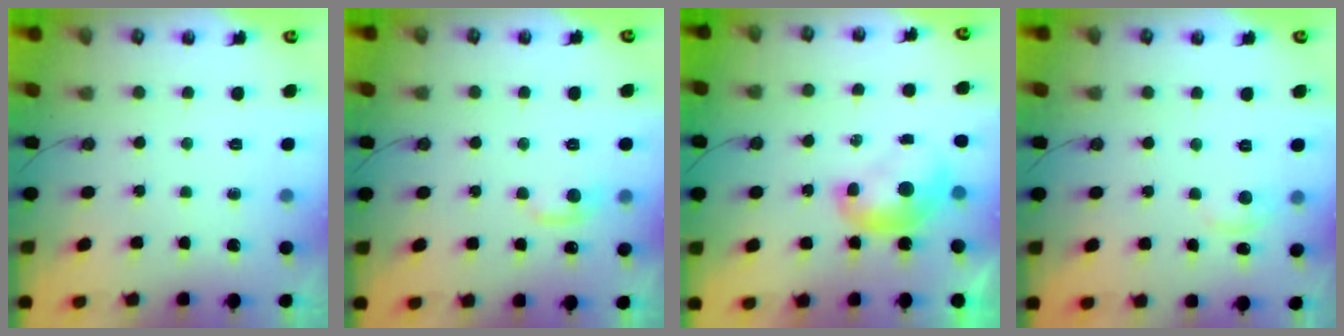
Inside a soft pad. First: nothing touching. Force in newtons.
{"total": 0.8, "press": 0.2, "slide": 0.8}
{"total": 1.9, "press": 1.9, "slide": 0.2}
{"total": 2.7, "press": 2.6, "slide": 0.5}